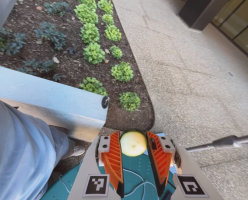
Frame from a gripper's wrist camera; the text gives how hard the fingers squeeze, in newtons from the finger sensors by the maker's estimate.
{"total": 10.3, "left": 11.4, "right": 9.3}